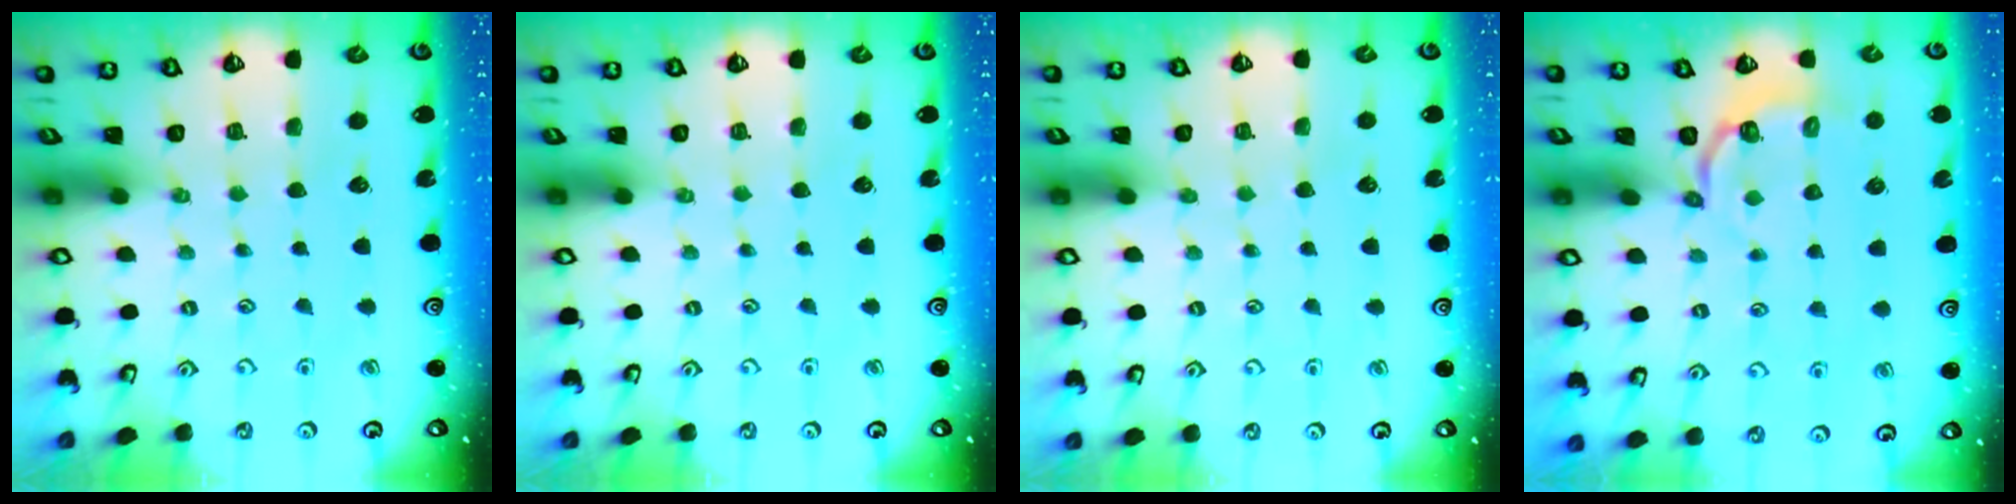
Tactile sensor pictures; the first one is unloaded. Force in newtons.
{"total": 0.0}
{"total": 0.8, "press": 0.8, "slide": 0.1}
{"total": 3.4, "press": 2.4, "slide": 2.5}